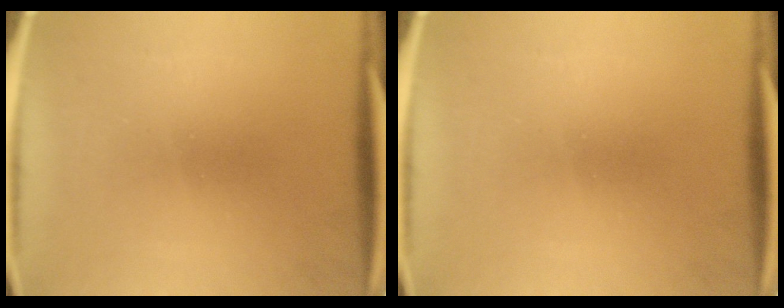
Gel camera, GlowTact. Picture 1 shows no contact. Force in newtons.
{"total": 0.0}